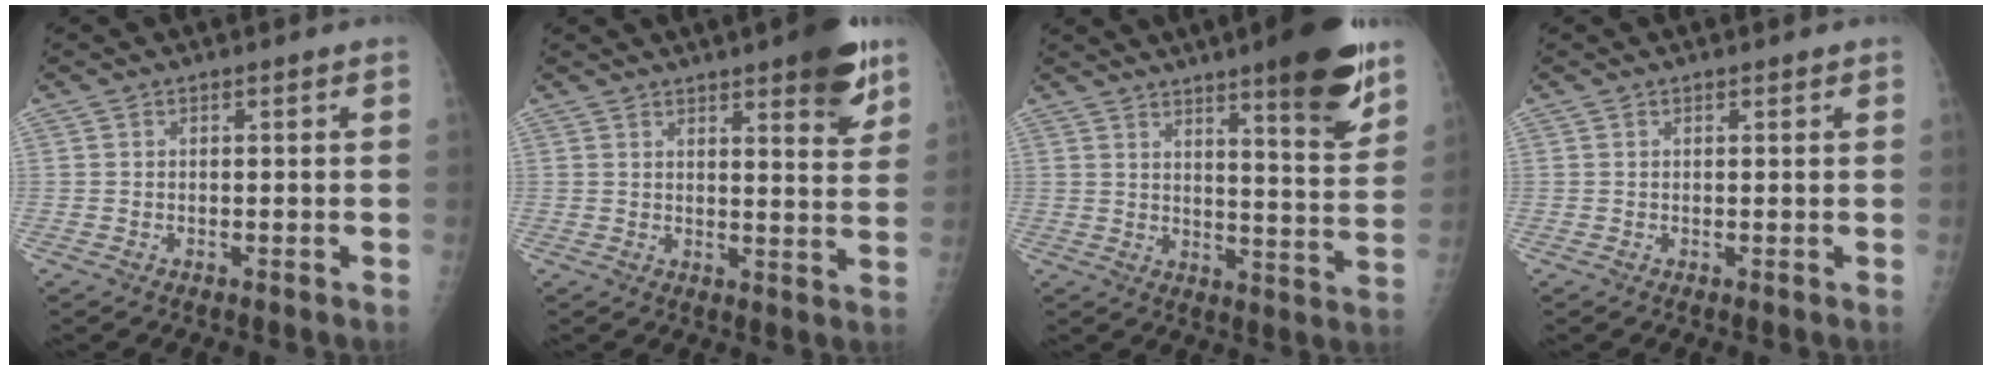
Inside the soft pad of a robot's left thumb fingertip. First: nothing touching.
{"total": 10.5, "force": [6.4, 2.6, 7.9], "torque": [-0.078, -0.032, 0.080]}
{"total": 15.3, "force": [9.8, 2.6, 11.5], "torque": [-0.135, -0.060, 0.140]}
{"total": 0.6, "force": [0.4, 0.2, 0.3], "torque": [-0.006, -0.002, 0.006]}